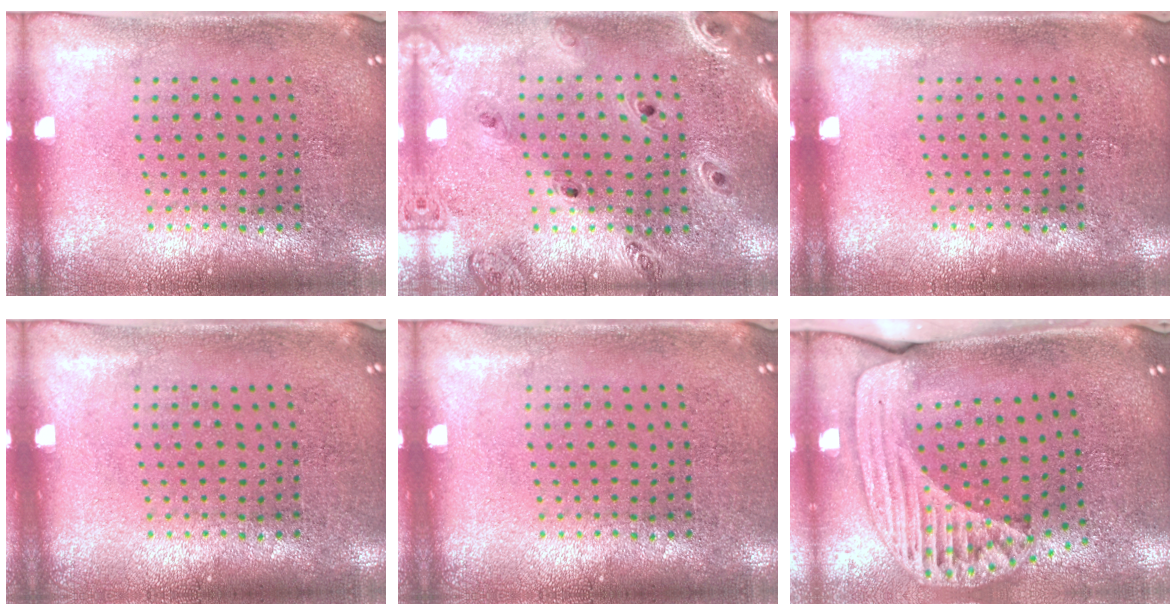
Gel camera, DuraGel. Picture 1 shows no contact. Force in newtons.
{"total": 1.3, "press": 1.3, "slide": 0.2}
{"total": 0.0}
{"total": 0.0}
{"total": 0.0}
{"total": 2.3, "press": 1.7, "slide": 1.5}